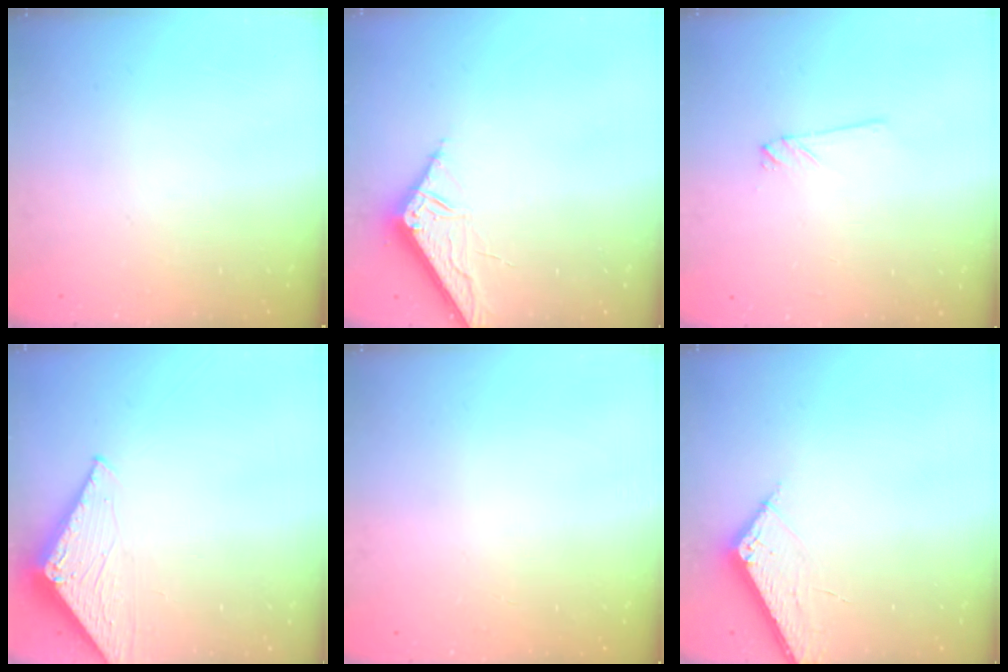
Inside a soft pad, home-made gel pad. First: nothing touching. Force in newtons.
{"total": 7.4, "press": 7.3, "slide": 0.8}
{"total": 1.2, "press": 1.2, "slide": 0.1}
{"total": 3.0, "press": 3.0, "slide": 0.2}
{"total": 0.0}
{"total": 4.7, "press": 4.7, "slide": 0.5}